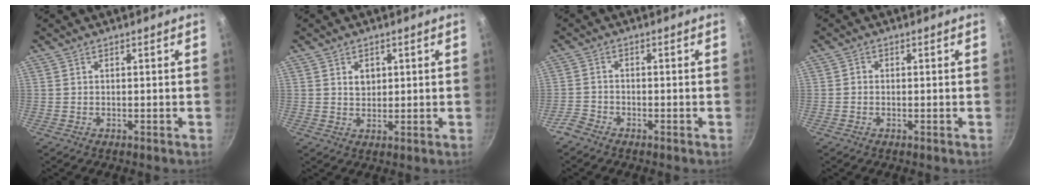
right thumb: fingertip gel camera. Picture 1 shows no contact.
{"total": 2.8, "force": [0.9, 2.2, 1.5], "torque": [-0.012, -0.004, 0.017]}
{"total": 2.8, "force": [-2.4, 1.3, 0.9], "torque": [-0.028, 0.019, -0.054]}
{"total": 0.8, "force": [-0.2, 0.7, 0.3], "torque": [-0.004, 0.002, -0.004]}